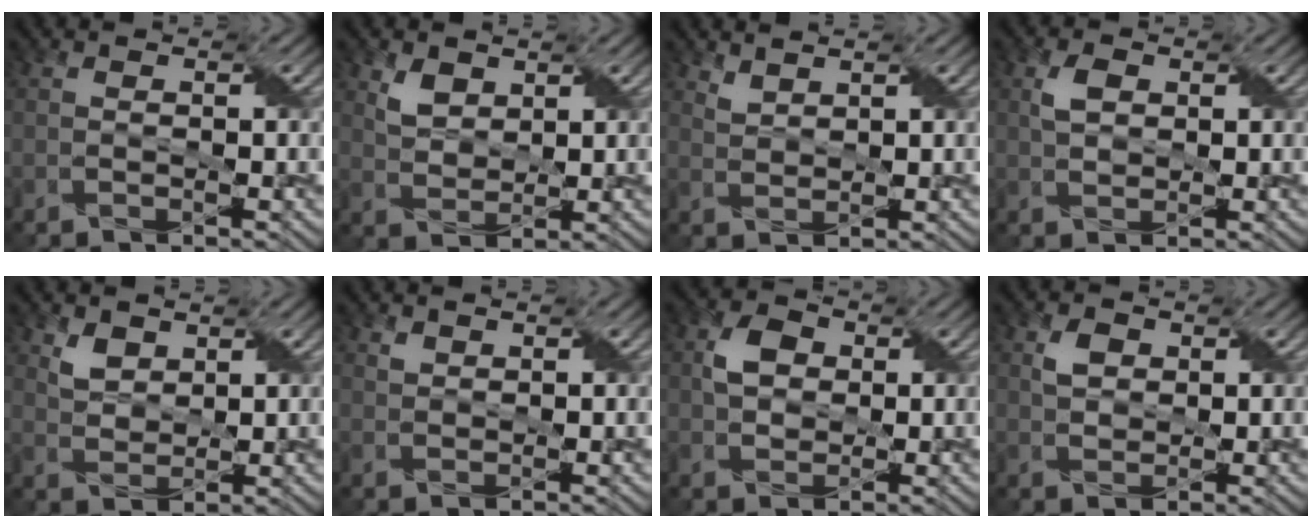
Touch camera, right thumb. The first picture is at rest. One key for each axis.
{"total": 3.4, "fx": 1.9, "fy": 2.2, "fz": 1.7, "tx": -0.044, "ty": -0.004, "tz": 0.040}
{"total": 2.0, "fx": 1.7, "fy": 0.7, "fz": 0.7, "tx": -0.022, "ty": 0.000, "tz": 0.041}
{"total": 2.9, "fx": 0.9, "fy": 1.9, "fz": 1.9, "tx": -0.045, "ty": 0.005, "tz": 0.017}
{"total": 3.2, "fx": 1.9, "fy": 2.1, "fz": 1.5, "tx": -0.040, "ty": -0.004, "tz": 0.040}
{"total": 1.1, "fx": 0.9, "fy": 0.7, "fz": 0.2, "tx": -0.010, "ty": 0.000, "tz": 0.020}
{"total": 3.9, "fx": 0.7, "fy": 3.1, "fz": 2.3, "tx": -0.051, "ty": 0.007, "tz": 0.008}
{"total": 2.8, "fx": 1.0, "fy": 2.1, "fz": 1.6, "tx": -0.038, "ty": 0.003, "tz": 0.018}